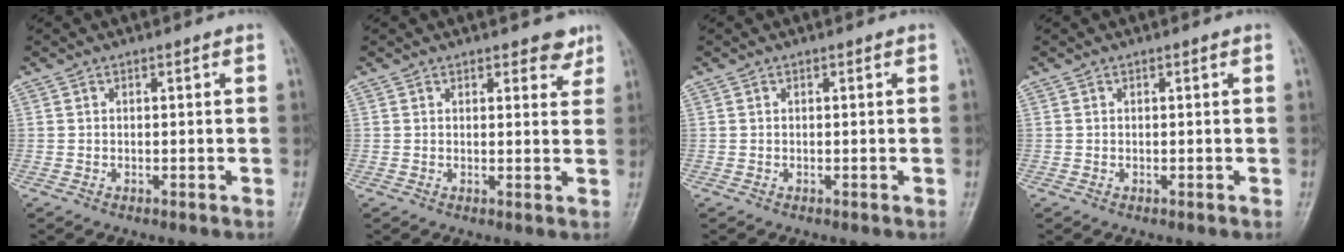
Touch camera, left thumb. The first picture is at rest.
{"total": 3.5, "force": [2.6, 1.7, 1.7], "torque": [0.005, -0.014, 0.031]}
{"total": 0.0}
{"total": 0.0}